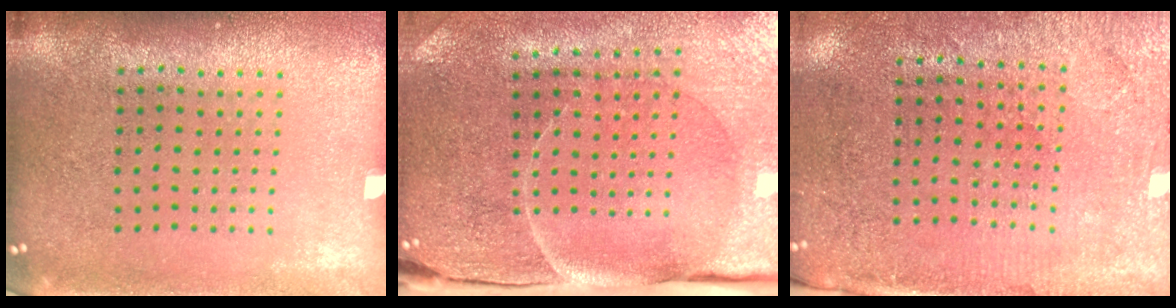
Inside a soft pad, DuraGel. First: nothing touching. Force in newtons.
{"total": 4.0, "press": 3.6, "slide": 1.7}
{"total": 2.8, "press": 2.6, "slide": 1.2}